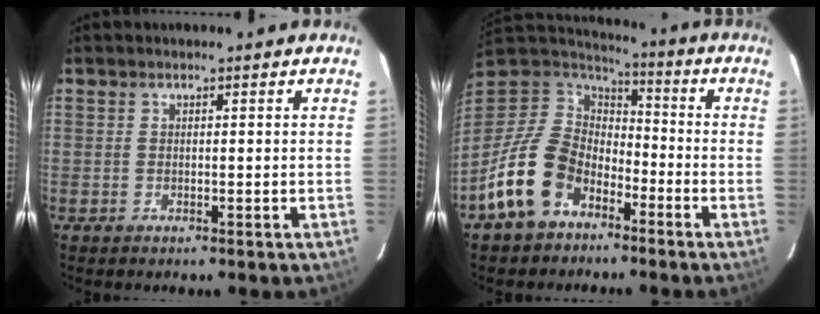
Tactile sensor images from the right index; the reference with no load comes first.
{"total": 15.3, "force": [-8.4, 10.6, 7.2], "torque": [-0.175, 0.012, -0.142]}